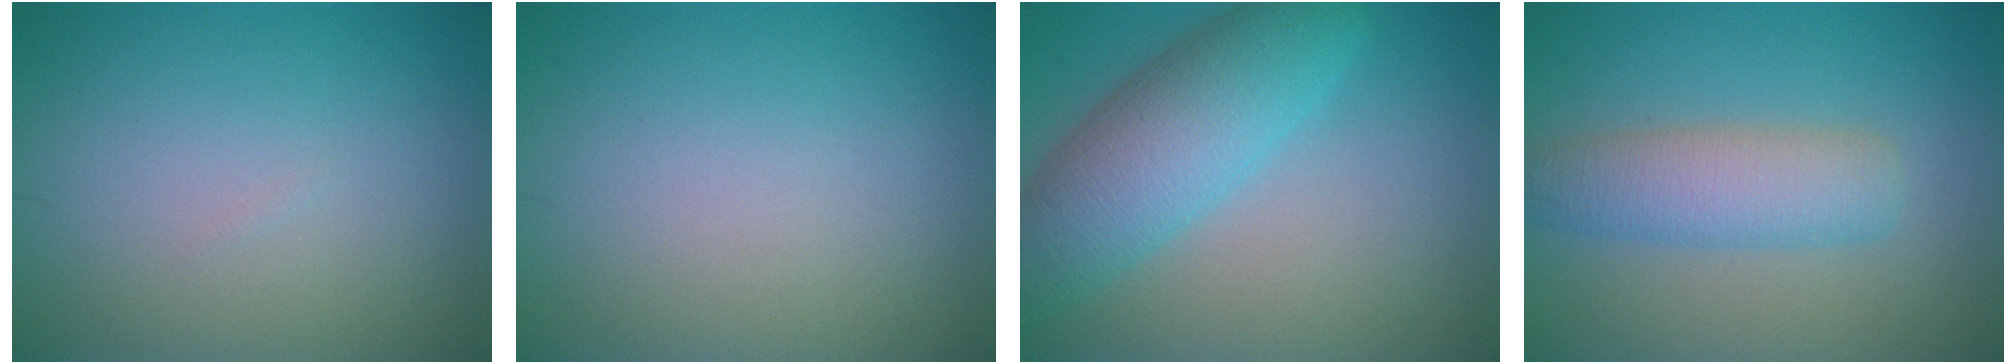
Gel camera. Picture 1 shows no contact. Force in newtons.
{"total": 0.0}
{"total": 7.3, "press": 7.3, "slide": 0.0}
{"total": 4.4, "press": 4.4, "slide": 0.1}